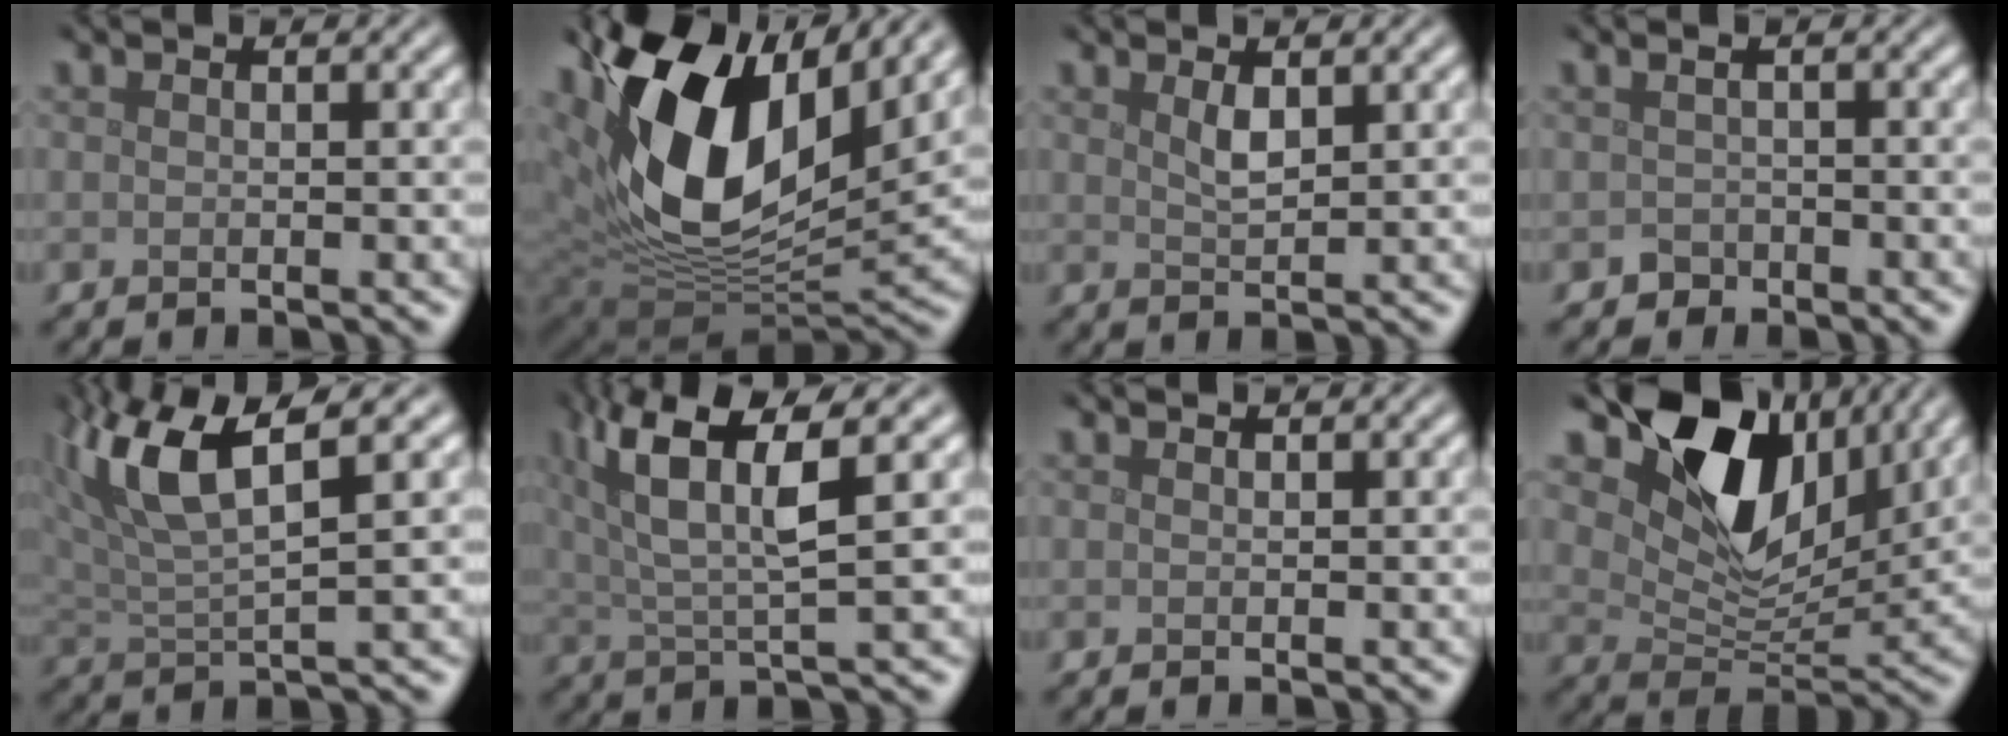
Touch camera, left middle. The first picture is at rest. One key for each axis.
{"total": 16.4, "fx": 6.1, "fy": 9.4, "fz": 12.0, "tx": -0.247, "ty": 0.007, "tz": 0.109}
{"total": 1.5, "fx": 0.8, "fy": 0.5, "fz": 1.2, "tx": -0.028, "ty": -0.005, "tz": 0.017}
{"total": 0.9, "fx": -0.6, "fy": 0.6, "fz": 0.2, "tx": -0.002, "ty": -0.006, "tz": -0.010}
{"total": 7.5, "fx": 3.3, "fy": 2.3, "fz": 6.4, "tx": -0.141, "ty": 0.011, "tz": 0.060}
{"total": 7.9, "fx": 3.1, "fy": 2.3, "fz": 7.0, "tx": -0.144, "ty": 0.007, "tz": 0.057}
{"total": 0.0}
{"total": 11.5, "fx": 6.2, "fy": 6.9, "fz": 6.8, "tx": -0.126, "ty": -0.011, "tz": 0.120}